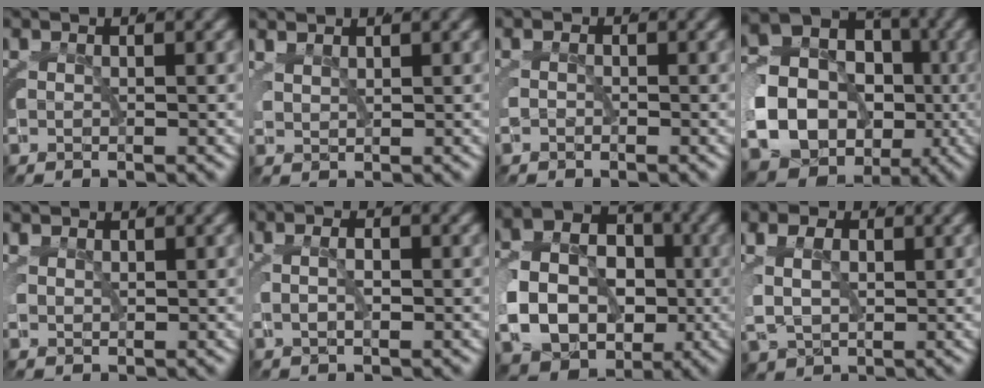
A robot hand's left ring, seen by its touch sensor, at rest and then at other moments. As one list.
[{"total": 2.1, "force": [1.8, 0.6, 0.7], "torque": [-0.012, 0.005, 0.035]}, {"total": 0.7, "force": [-0.6, 0.4, 0.2], "torque": [-0.004, -0.001, -0.013]}, {"total": 20.1, "force": [-3.7, 17.7, 8.8], "torque": [-0.209, -0.071, -0.068]}, {"total": 1.6, "force": [1.2, 0.7, 0.7], "torque": [-0.015, 0.001, 0.025]}, {"total": 2.1, "force": [-0.1, 0.7, 2.0], "torque": [-0.022, 0.008, -0.006]}, {"total": 14.3, "force": [-2.7, 11.8, 7.6], "torque": [-0.152, -0.045, -0.049]}, {"total": 5.4, "force": [0.4, 4.5, 3.0], "torque": [-0.071, -0.023, 0.015]}]